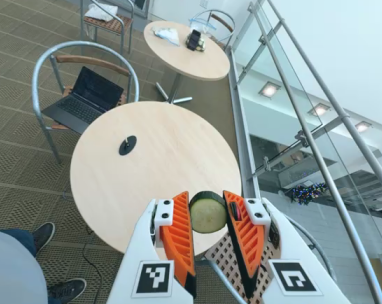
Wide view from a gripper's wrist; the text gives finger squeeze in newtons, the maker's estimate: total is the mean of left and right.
{"total": 7.6, "left": 7.3, "right": 7.9}